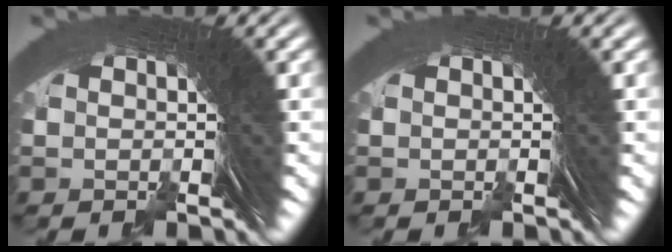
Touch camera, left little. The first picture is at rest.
{"total": 0.0}